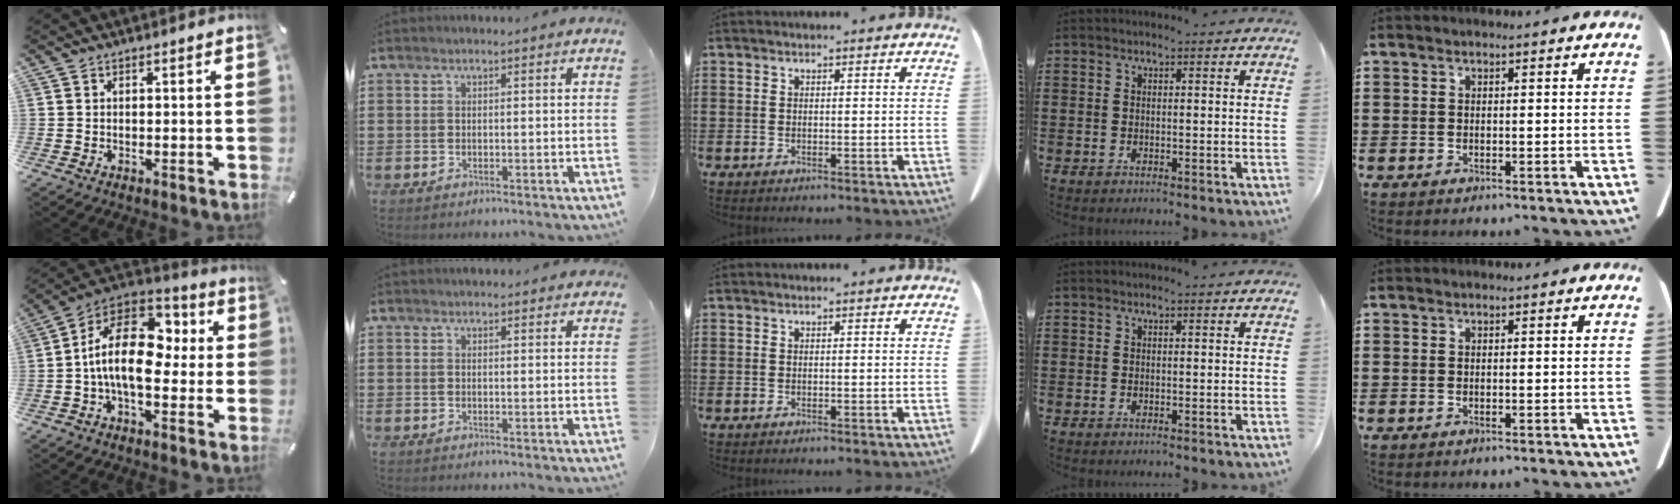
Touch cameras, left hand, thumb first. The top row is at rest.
{"thumb": {"total": 18.2, "force": [-0.2, 11.1, 14.5], "torque": [-0.272, 0.005, -0.003]}, "index": {"total": 1.4, "force": [1.4, 0.3, 0.3], "torque": [-0.008, 0.003, 0.027]}}